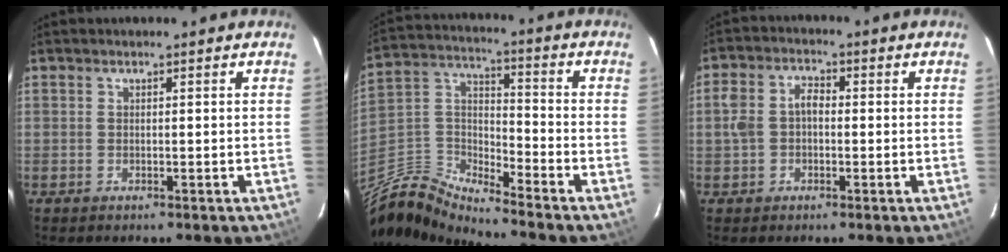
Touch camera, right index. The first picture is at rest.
{"total": 9.3, "force": [-8.7, 0.9, 3.2], "torque": [-0.092, 0.016, -0.192]}
{"total": 5.4, "force": [-0.5, 4.0, 3.7], "torque": [-0.078, 0.017, -0.008]}